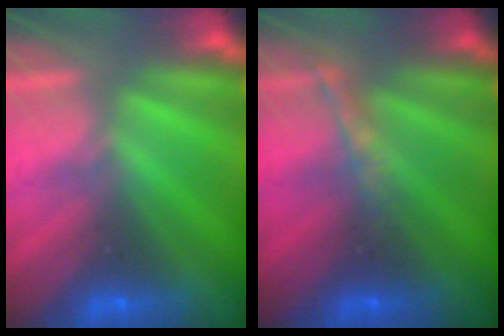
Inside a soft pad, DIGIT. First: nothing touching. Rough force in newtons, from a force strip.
{"total": 1.6}